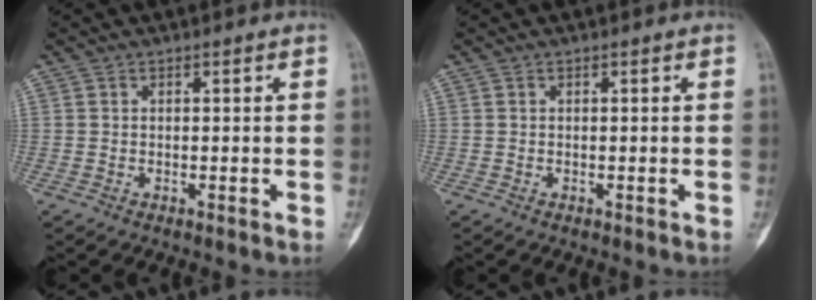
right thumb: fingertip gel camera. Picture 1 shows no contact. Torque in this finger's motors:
{"motor_torque": [-0.05, -0.26, 0.16, -0.28, -0.01]}